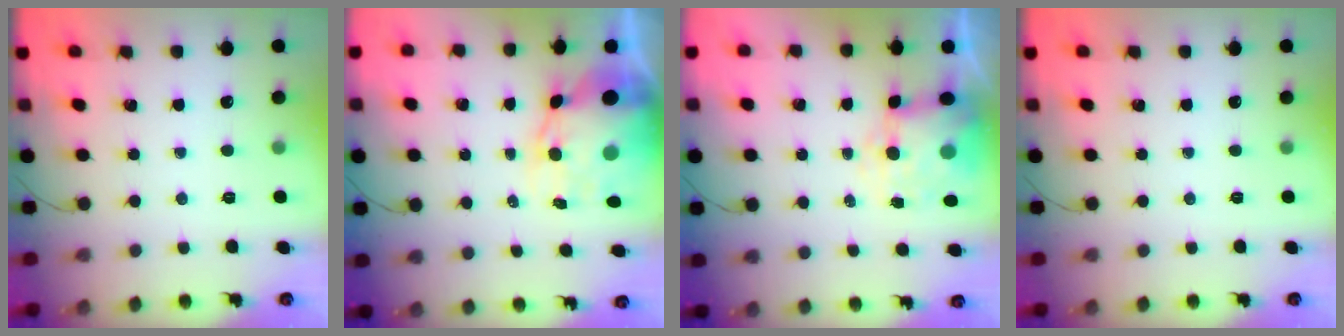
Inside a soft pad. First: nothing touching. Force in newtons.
{"total": 10.6, "press": 10.1, "slide": 3.0}
{"total": 8.1, "press": 7.9, "slide": 1.9}
{"total": 0.0}